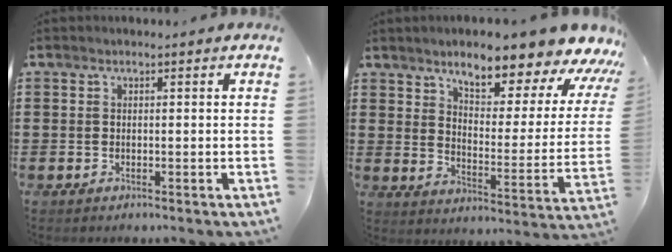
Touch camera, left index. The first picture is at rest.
{"total": 9.1, "force": [8.2, 1.3, 3.7], "torque": [-0.076, -0.066, 0.134]}